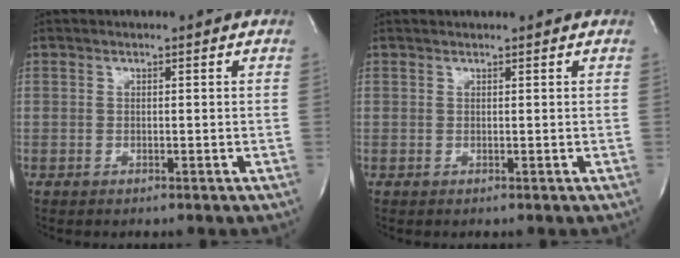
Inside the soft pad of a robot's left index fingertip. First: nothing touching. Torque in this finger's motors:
{"motor_torque": [0.46, -0.29, -0.08, 0.01]}